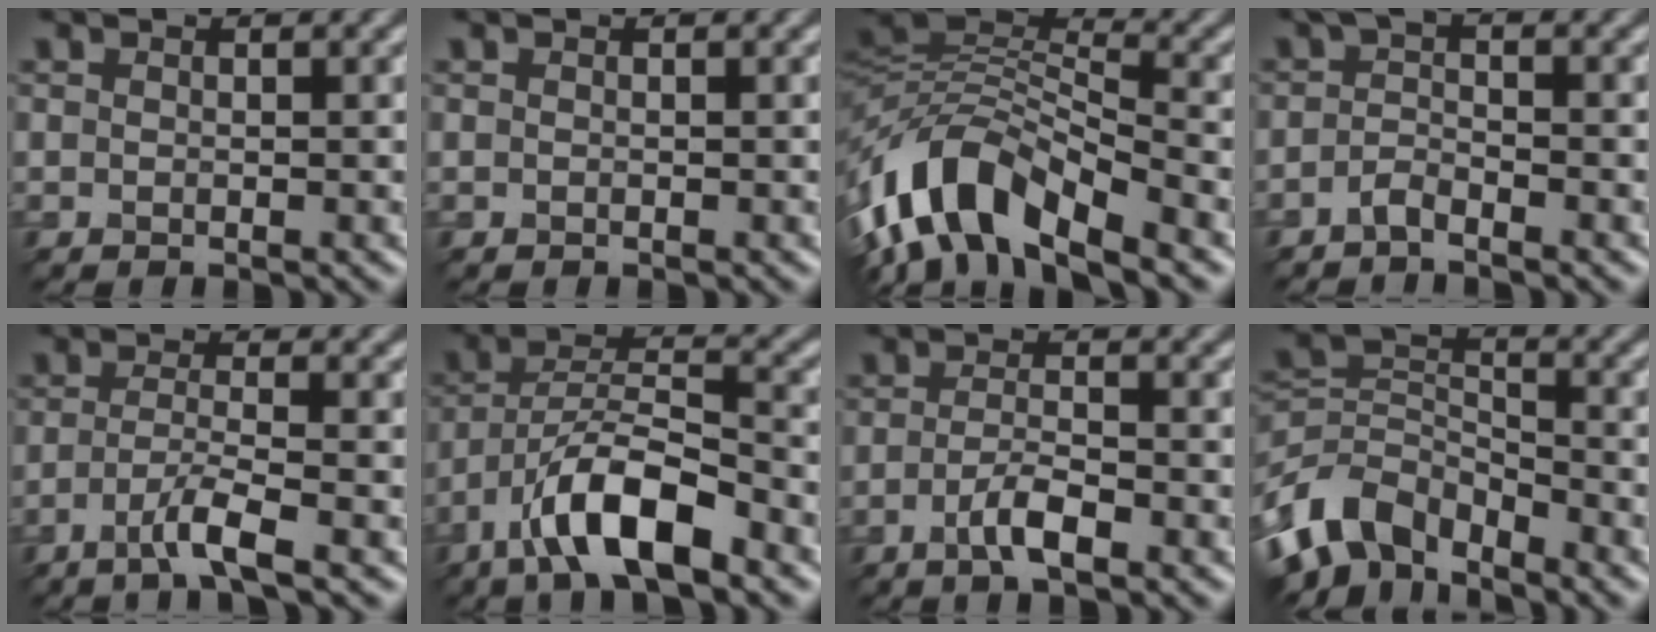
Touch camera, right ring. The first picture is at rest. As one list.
[{"total": 0.0}, {"total": 9.4, "force": [-4.9, 4.3, 6.8], "torque": [-0.117, 0.019, -0.102]}, {"total": 1.5, "force": [-1.1, 0.1, 1.0], "torque": [-0.030, 0.004, -0.031]}, {"total": 2.9, "force": [-1.7, 0.0, 2.3], "torque": [-0.048, 0.008, -0.044]}, {"total": 7.9, "force": [-4.6, 2.4, 5.8], "torque": [-0.099, 0.020, -0.084]}, {"total": 2.2, "force": [-1.2, 0.4, 1.9], "torque": [-0.043, 0.010, -0.028]}, {"total": 6.7, "force": [-4.4, 4.0, 3.0], "torque": [-0.060, -0.001, -0.098]}]